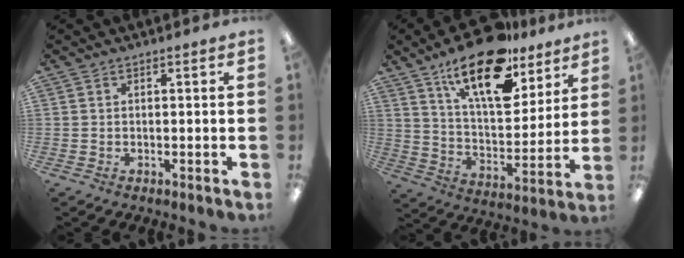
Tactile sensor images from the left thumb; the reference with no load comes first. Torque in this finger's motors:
{"motor_torque": [0.36, 0.42, 1.67, -1.11, 0.30]}